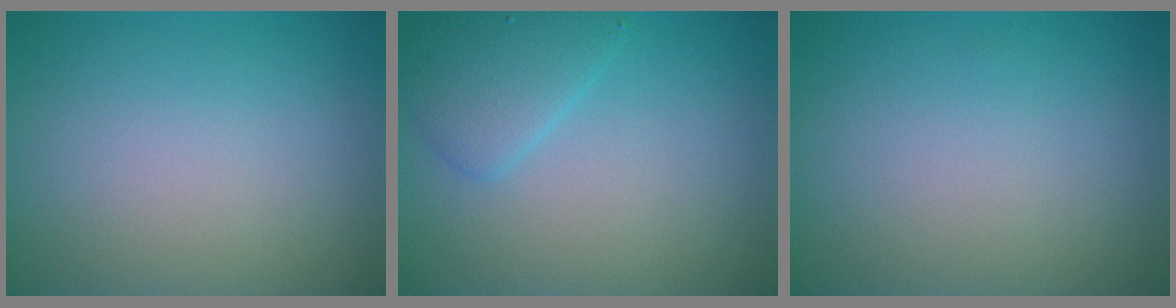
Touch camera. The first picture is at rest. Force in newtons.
{"total": 2.8, "press": 2.8, "slide": 0.1}
{"total": 0.0}